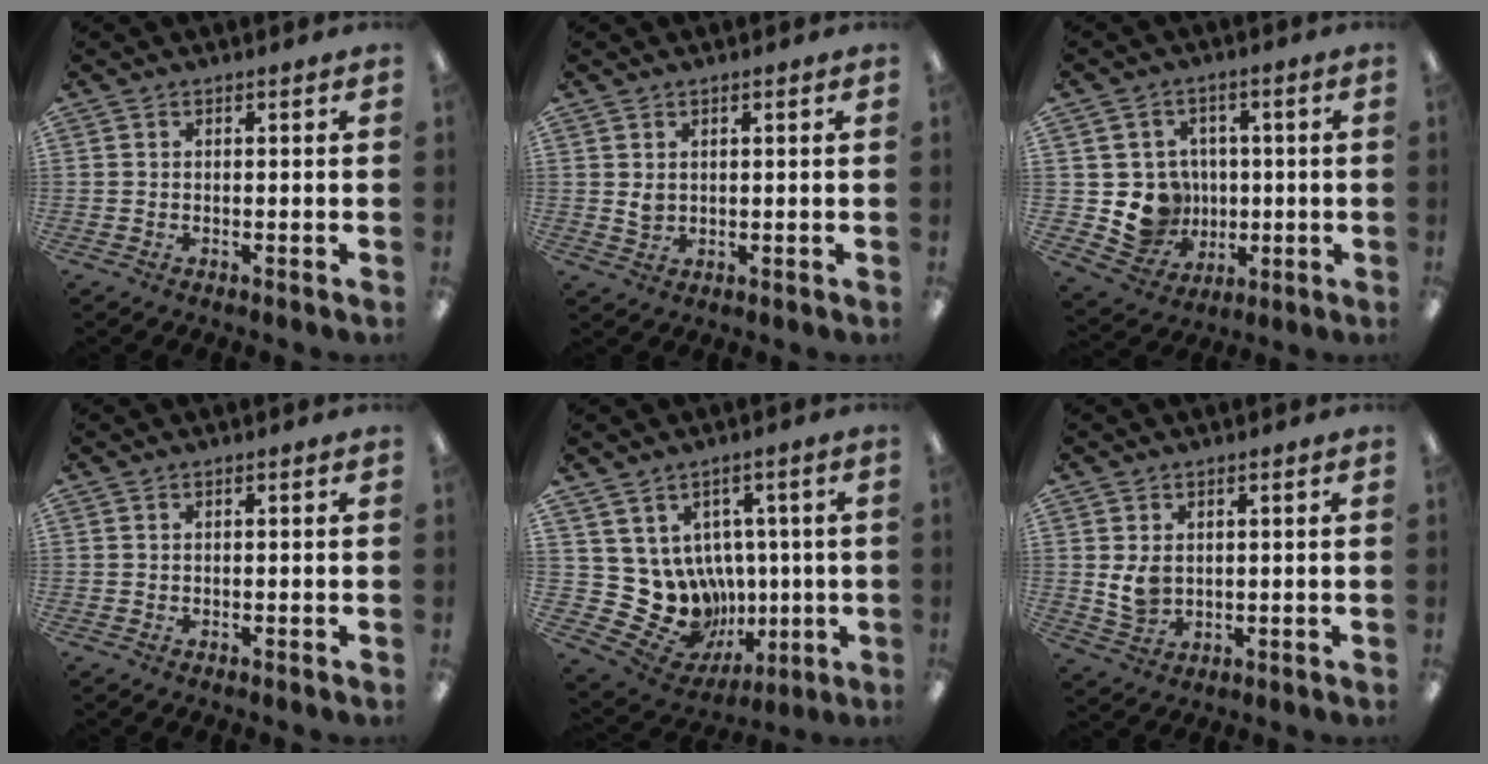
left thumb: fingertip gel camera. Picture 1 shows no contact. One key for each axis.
{"total": 2.3, "fx": 0.9, "fy": 1.7, "fz": 1.2, "tx": -0.018, "ty": 0.001, "tz": 0.014}
{"total": 10.3, "fx": -0.1, "fy": 10.0, "fz": 2.5, "tx": -0.061, "ty": 0.000, "tz": 0.013}
{"total": 0.0}
{"total": 13.5, "fx": -0.3, "fy": 12.5, "fz": 5.2, "tx": -0.123, "ty": -0.029, "tz": 0.026}
{"total": 5.3, "fx": 1.3, "fy": 4.0, "fz": 3.2, "tx": -0.061, "ty": -0.004, "tz": 0.023}